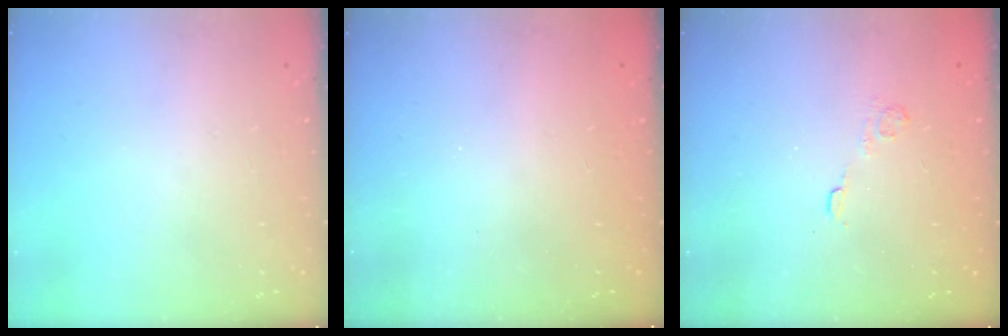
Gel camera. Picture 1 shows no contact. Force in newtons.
{"total": 2.5, "press": 2.4, "slide": 0.8}
{"total": 2.7, "press": 2.3, "slide": 1.4}